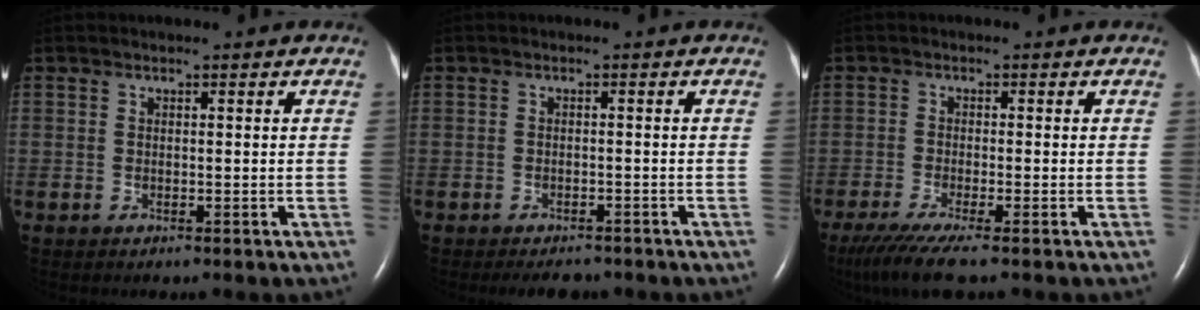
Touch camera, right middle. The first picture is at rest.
{"total": 3.8, "force": [-3.3, 1.5, 1.3], "torque": [-0.017, -0.003, -0.043]}
{"total": 7.0, "force": [-5.3, 0.1, 4.7], "torque": [-0.083, -0.021, -0.092]}